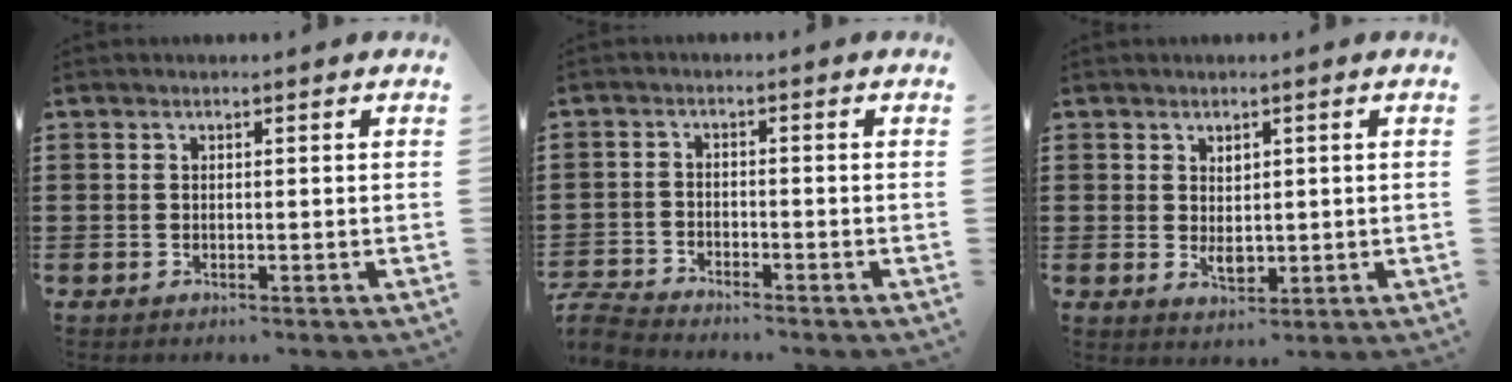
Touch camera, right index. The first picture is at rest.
{"total": 3.4, "force": [-3.4, 0.2, 0.3], "torque": [-0.022, -0.004, -0.075]}
{"total": 2.4, "force": [0.2, 1.6, 1.8], "torque": [-0.028, -0.003, 0.004]}